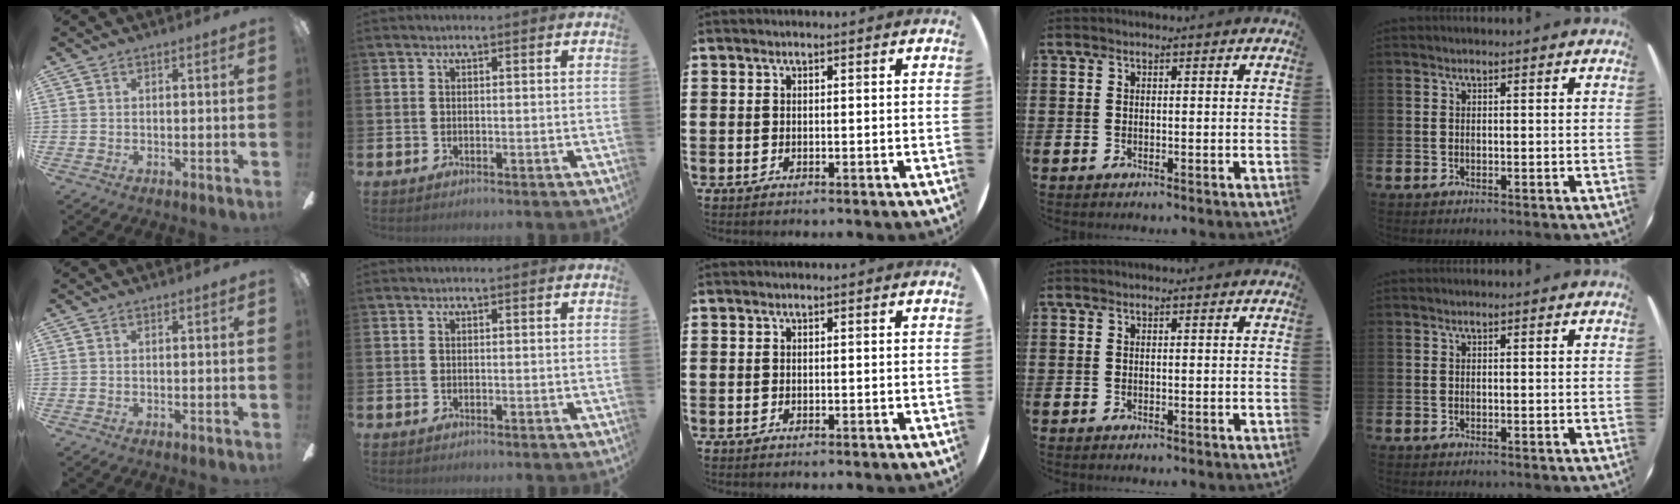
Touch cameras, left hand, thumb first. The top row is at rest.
{}